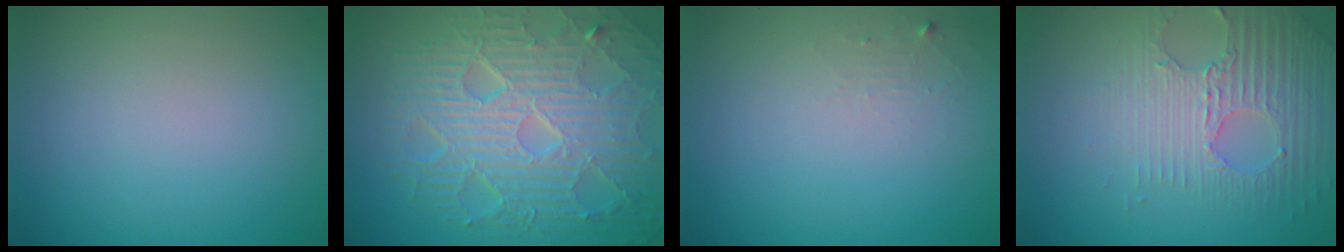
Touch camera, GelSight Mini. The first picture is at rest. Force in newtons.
{"total": 10.8, "press": 6.8, "slide": 8.4}
{"total": 1.0, "press": 1.0, "slide": 0.1}
{"total": 3.9, "press": 3.8, "slide": 1.1}